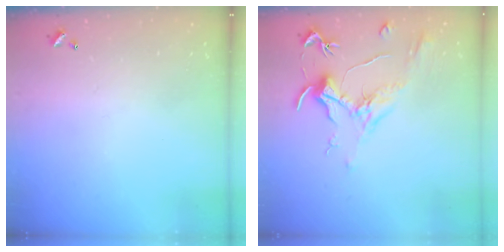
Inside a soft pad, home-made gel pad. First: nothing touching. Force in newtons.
{"total": 1.9, "press": 1.7, "slide": 0.9}